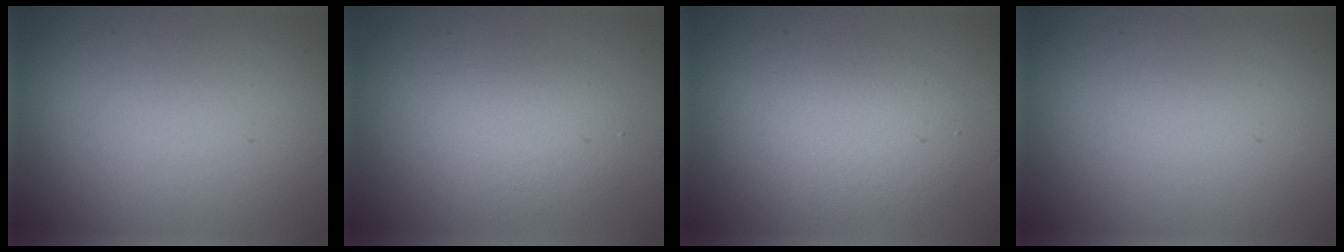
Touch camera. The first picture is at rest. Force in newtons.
{"total": 2.9, "press": 2.9, "slide": 0.0}
{"total": 3.4, "press": 3.4, "slide": 0.5}
{"total": 0.0}